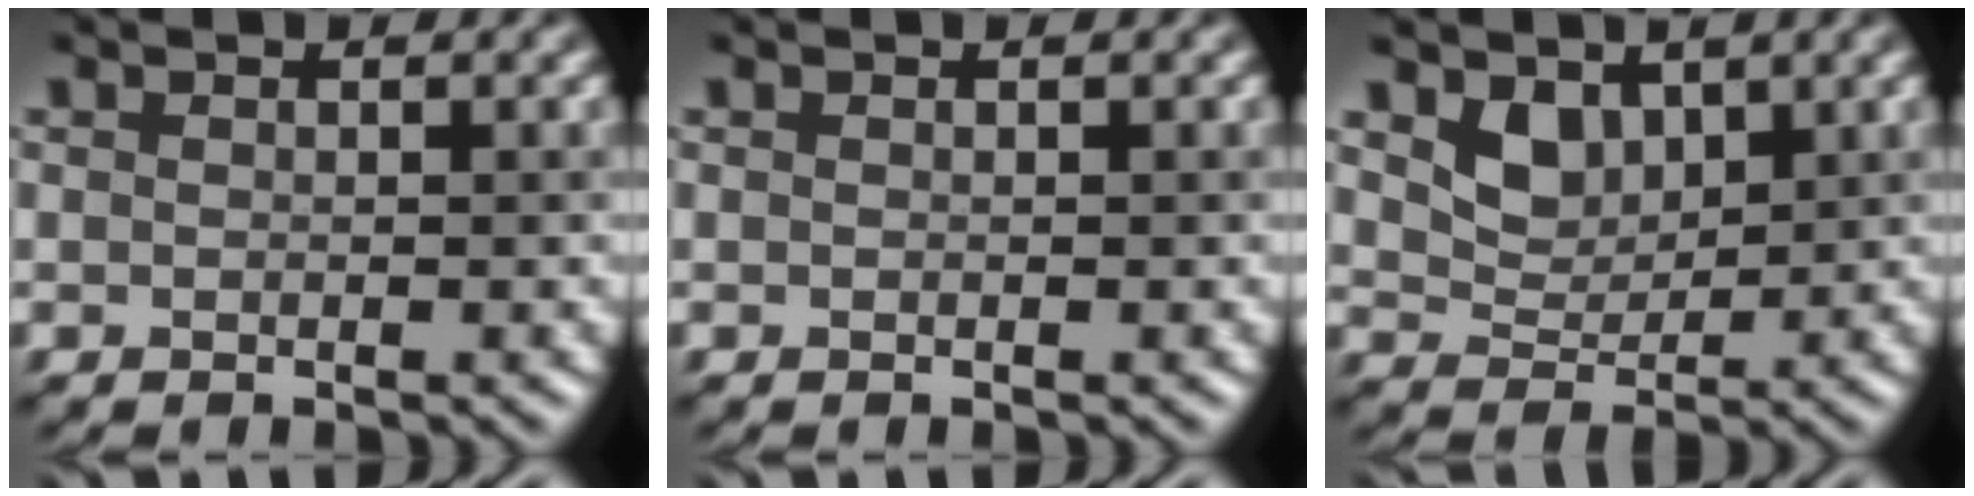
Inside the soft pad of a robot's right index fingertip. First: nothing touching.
{"total": 0.0}
{"total": 2.8, "force": [1.6, 1.9, 1.3], "torque": [-0.031, -0.012, 0.030]}